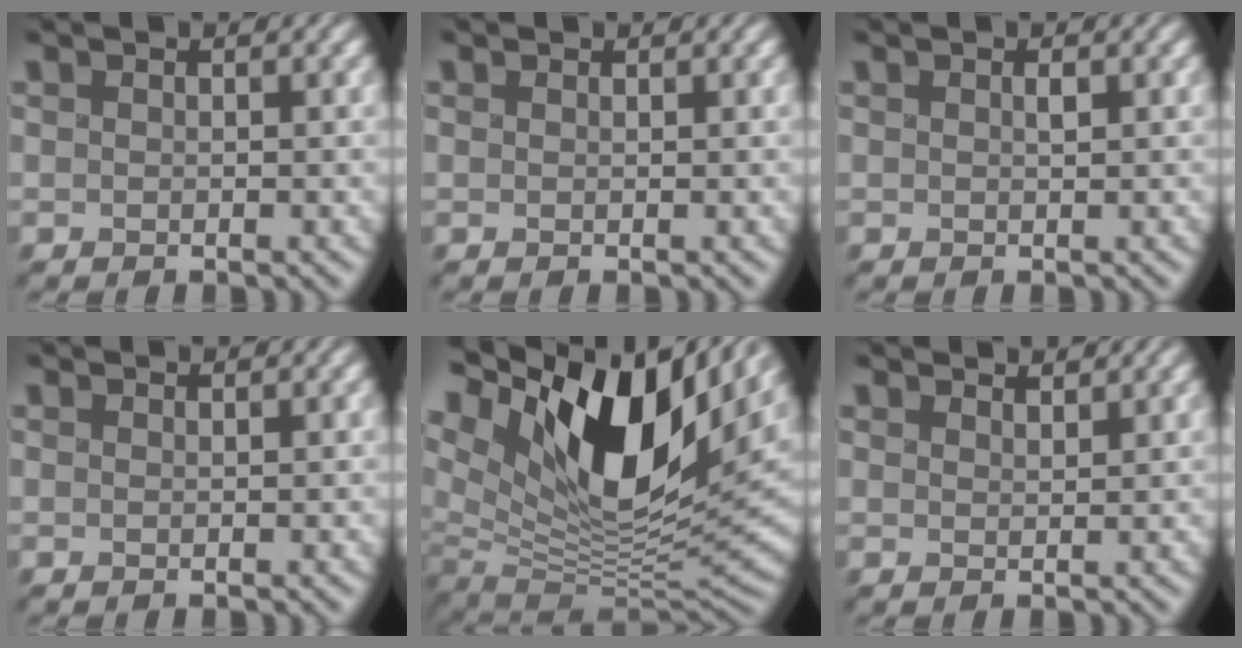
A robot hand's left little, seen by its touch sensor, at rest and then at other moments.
{"total": 0.0}
{"total": 0.5, "force": [0.0, 0.2, 0.5], "torque": [-0.012, -0.001, -0.001]}
{"total": 0.0}
{"total": 15.0, "force": [5.7, 7.7, 11.6], "torque": [-0.194, 0.015, 0.090]}
{"total": 1.9, "force": [1.8, 0.2, 0.4], "torque": [-0.011, 0.004, 0.025]}